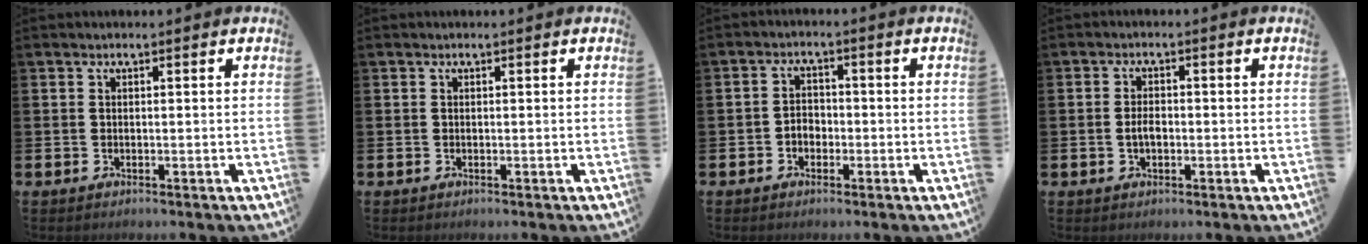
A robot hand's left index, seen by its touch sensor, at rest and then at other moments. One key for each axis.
{"total": 0.0}
{"total": 2.2, "fx": -1.1, "fy": 1.7, "fz": 0.9, "tx": -0.014, "ty": 0.005, "tz": -0.026}
{"total": 2.2, "fx": -0.3, "fy": 1.2, "fz": 1.8, "tx": -0.021, "ty": -0.001, "tz": -0.010}